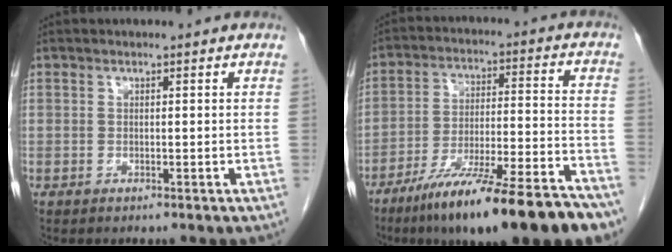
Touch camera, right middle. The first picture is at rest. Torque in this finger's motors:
{"motor_torque": [1.16, -0.97, 0.36, 0.21]}